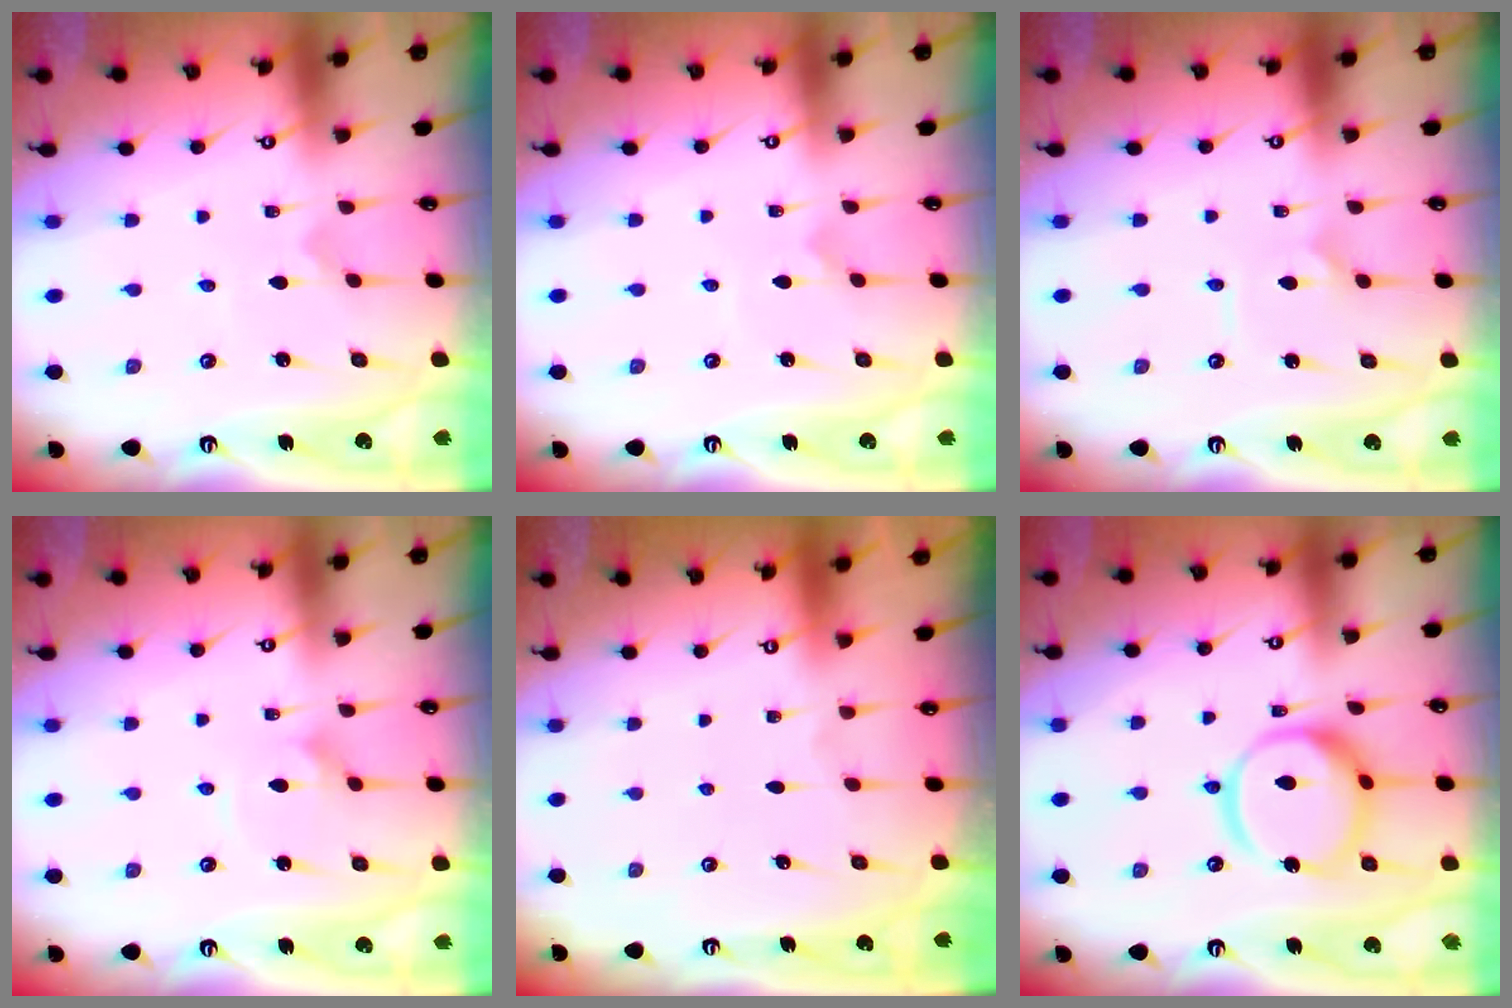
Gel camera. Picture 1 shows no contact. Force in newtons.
{"total": 0.6, "press": 0.6, "slide": 0.0}
{"total": 1.6, "press": 1.6, "slide": 0.1}
{"total": 3.3, "press": 3.3, "slide": 0.2}
{"total": 0.0}
{"total": 13.6, "press": 13.6, "slide": 0.9}